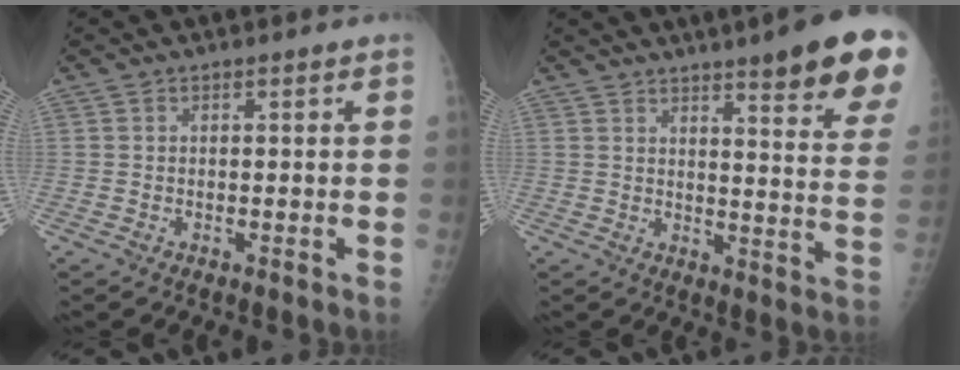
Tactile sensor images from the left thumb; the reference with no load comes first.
{"total": 17.8, "force": [11.8, 2.4, 13.0], "torque": [-0.141, -0.057, 0.141]}